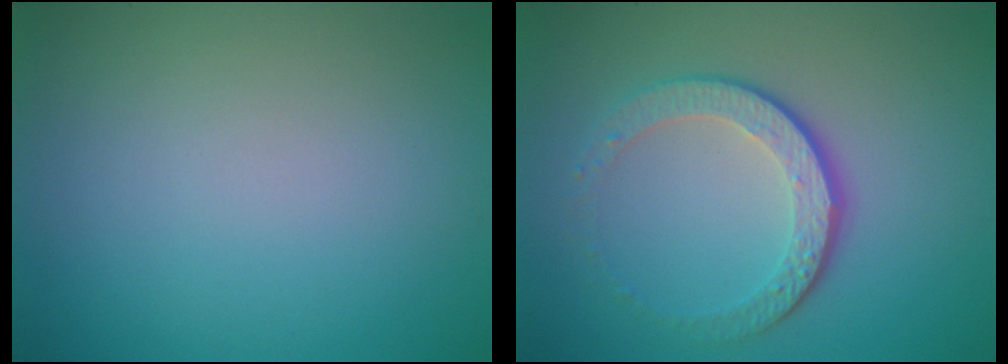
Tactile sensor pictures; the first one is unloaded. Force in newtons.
{"total": 4.5, "press": 3.1, "slide": 3.3}